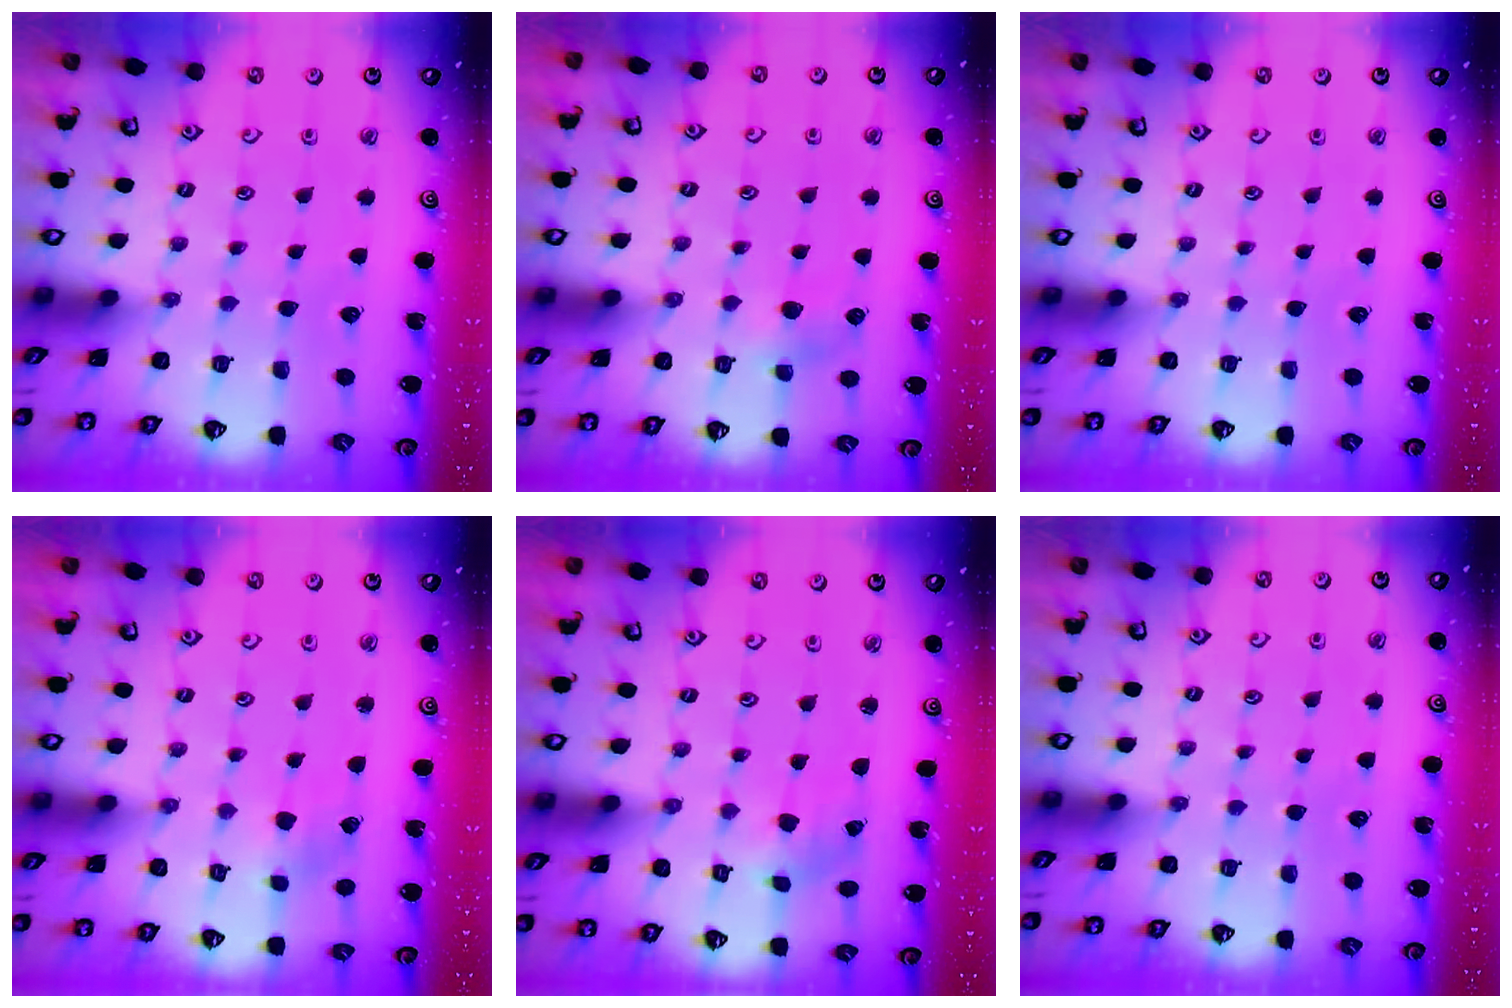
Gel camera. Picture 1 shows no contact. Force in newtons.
{"total": 3.8, "press": 3.7, "slide": 0.8}
{"total": 0.0}
{"total": 2.0, "press": 1.9, "slide": 0.3}
{"total": 1.5, "press": 1.5, "slide": 0.2}
{"total": 0.0}